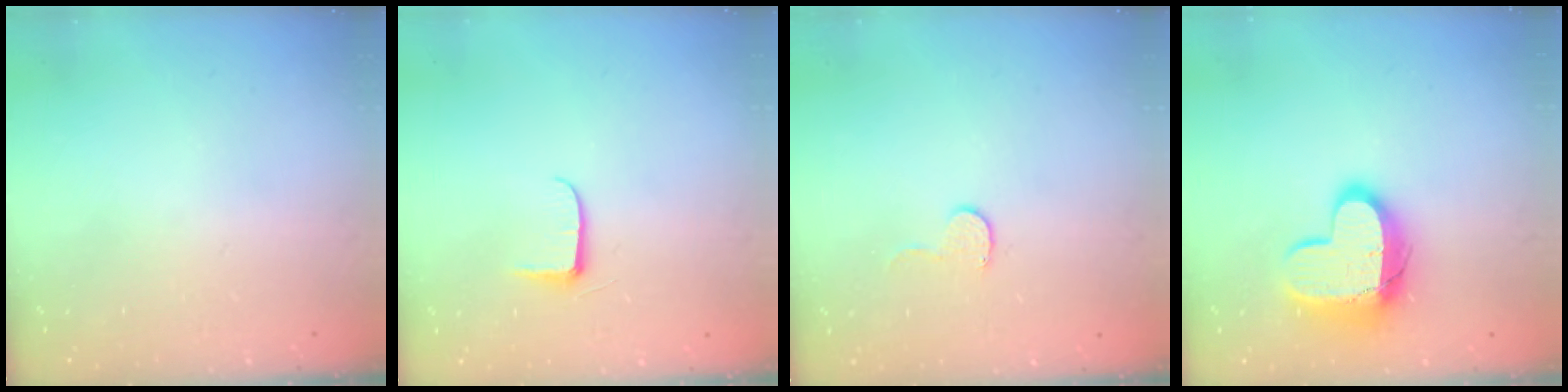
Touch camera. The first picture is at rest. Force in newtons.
{"total": 5.8, "press": 5.8, "slide": 0.9}
{"total": 4.9, "press": 4.9, "slide": 0.4}
{"total": 14.1, "press": 14.1, "slide": 1.1}